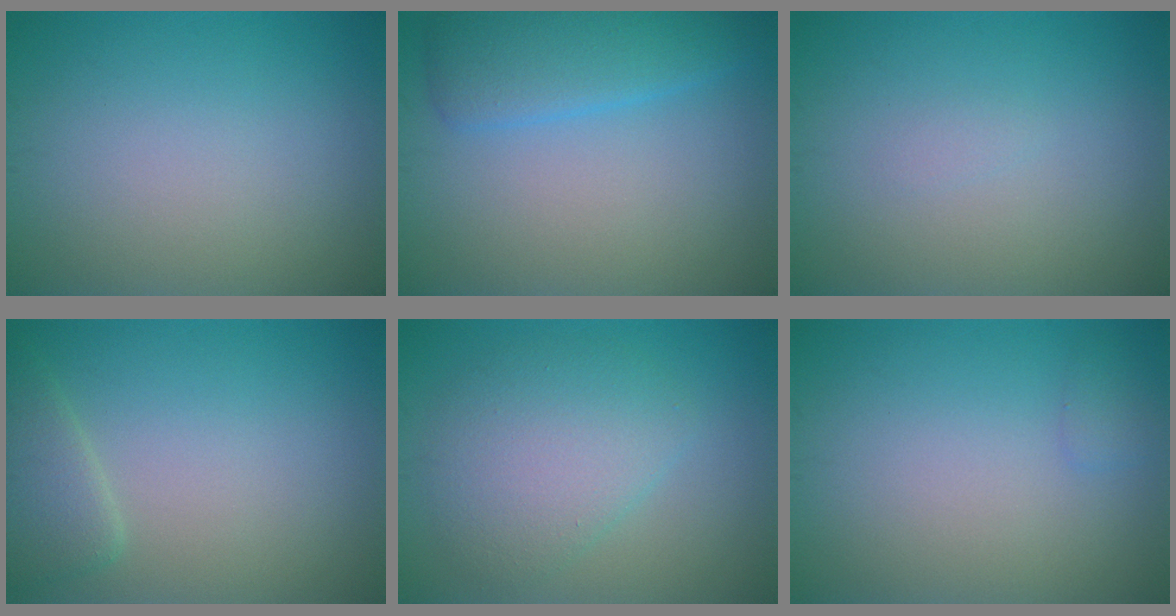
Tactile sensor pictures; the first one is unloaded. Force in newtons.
{"total": 4.2, "press": 4.2, "slide": 0.1}
{"total": 0.5, "press": 0.5, "slide": 0.1}
{"total": 2.6, "press": 2.6, "slide": 0.3}
{"total": 4.6, "press": 4.6, "slide": 0.2}
{"total": 0.7, "press": 0.7, "slide": 0.0}